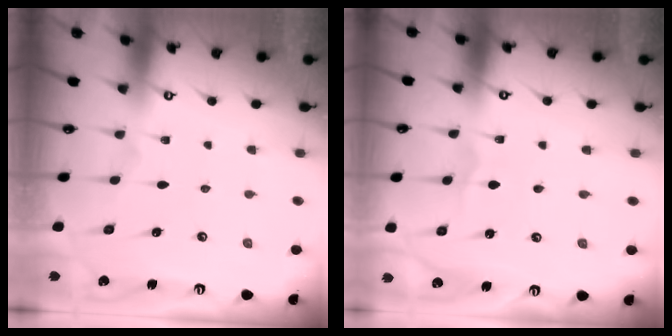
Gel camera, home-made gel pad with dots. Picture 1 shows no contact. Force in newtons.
{"total": 1.3, "press": 1.3, "slide": 0.1}